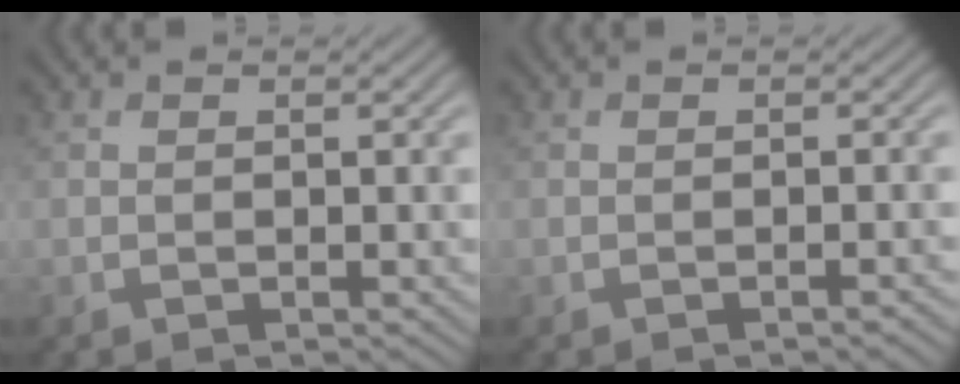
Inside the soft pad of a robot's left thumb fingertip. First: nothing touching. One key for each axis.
{"total": 0.9, "fx": -0.6, "fy": 0.1, "fz": 0.7, "tx": -0.005, "ty": 0.005, "tz": -0.013}